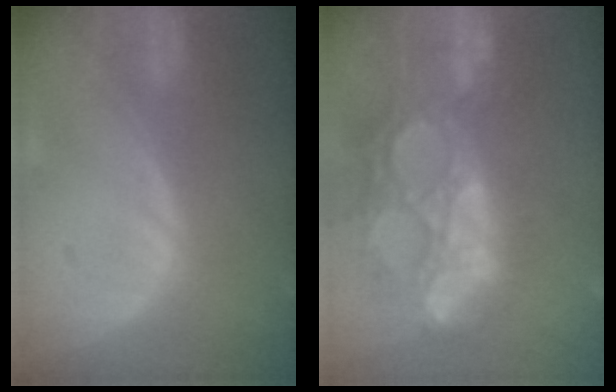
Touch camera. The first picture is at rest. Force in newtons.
{"total": 15.0, "press": 12.4, "slide": 8.4}